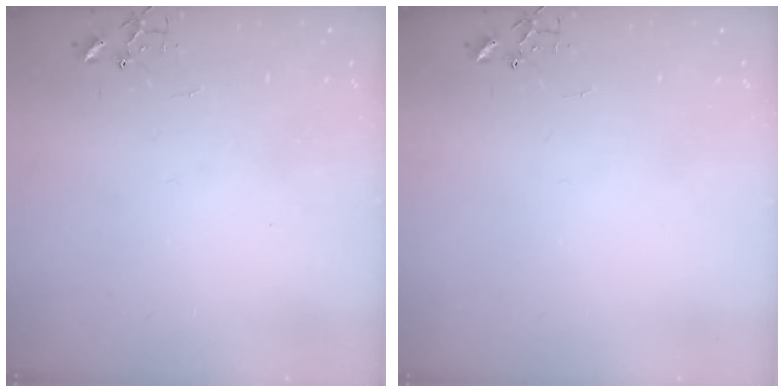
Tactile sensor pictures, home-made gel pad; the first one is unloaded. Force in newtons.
{"total": 0.0}